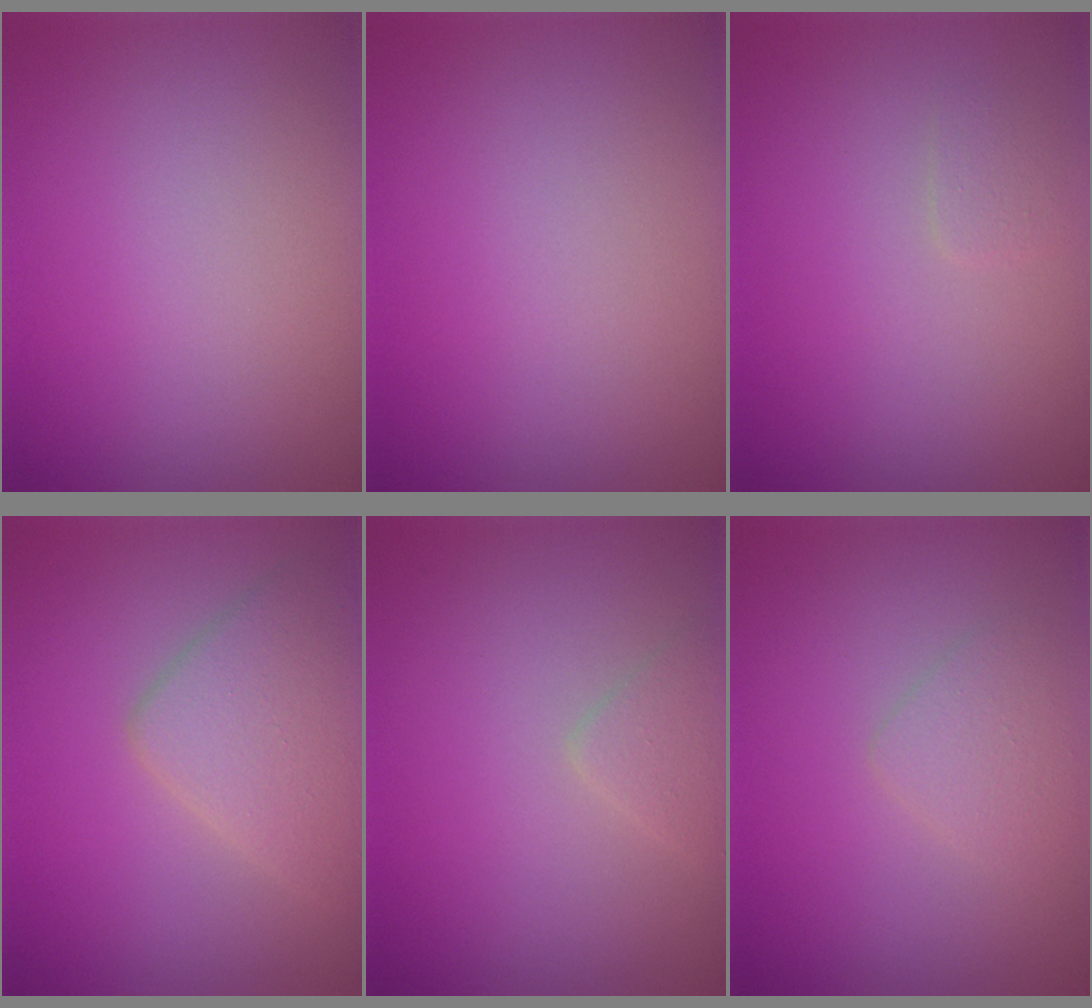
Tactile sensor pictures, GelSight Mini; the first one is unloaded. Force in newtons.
{"total": 0.0}
{"total": 0.7, "press": 0.7, "slide": 0.1}
{"total": 4.4, "press": 4.4, "slide": 0.3}
{"total": 1.3, "press": 1.3, "slide": 0.0}
{"total": 1.8, "press": 1.8, "slide": 0.0}